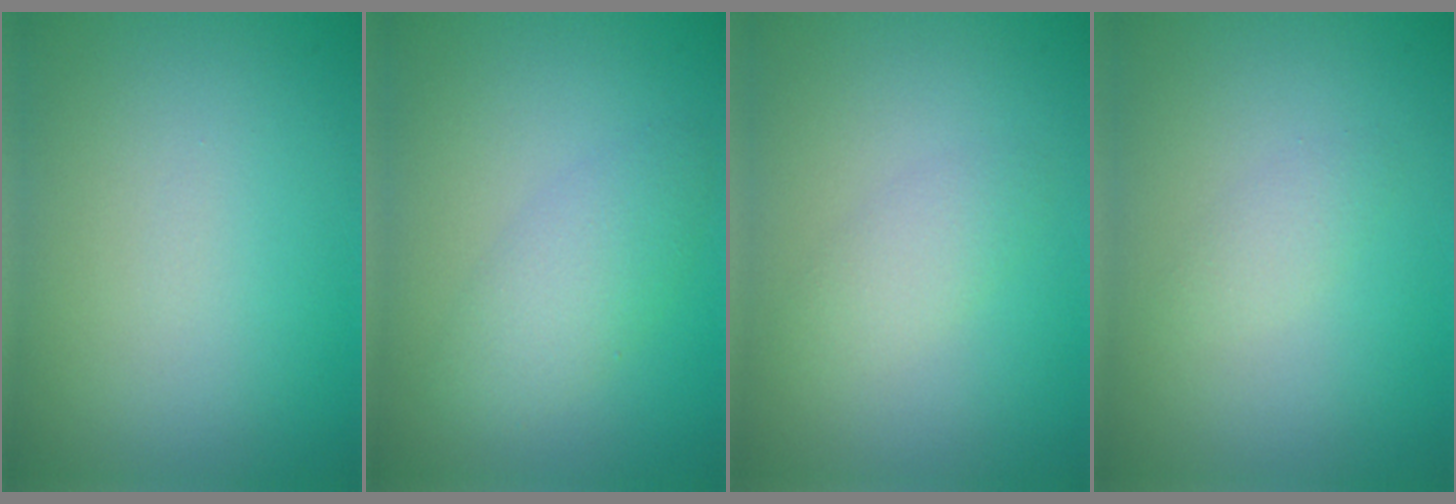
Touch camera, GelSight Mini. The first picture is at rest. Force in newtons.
{"total": 3.1, "press": 3.1, "slide": 0.0}
{"total": 1.9, "press": 1.9, "slide": 0.1}
{"total": 1.2, "press": 1.2, "slide": 0.1}